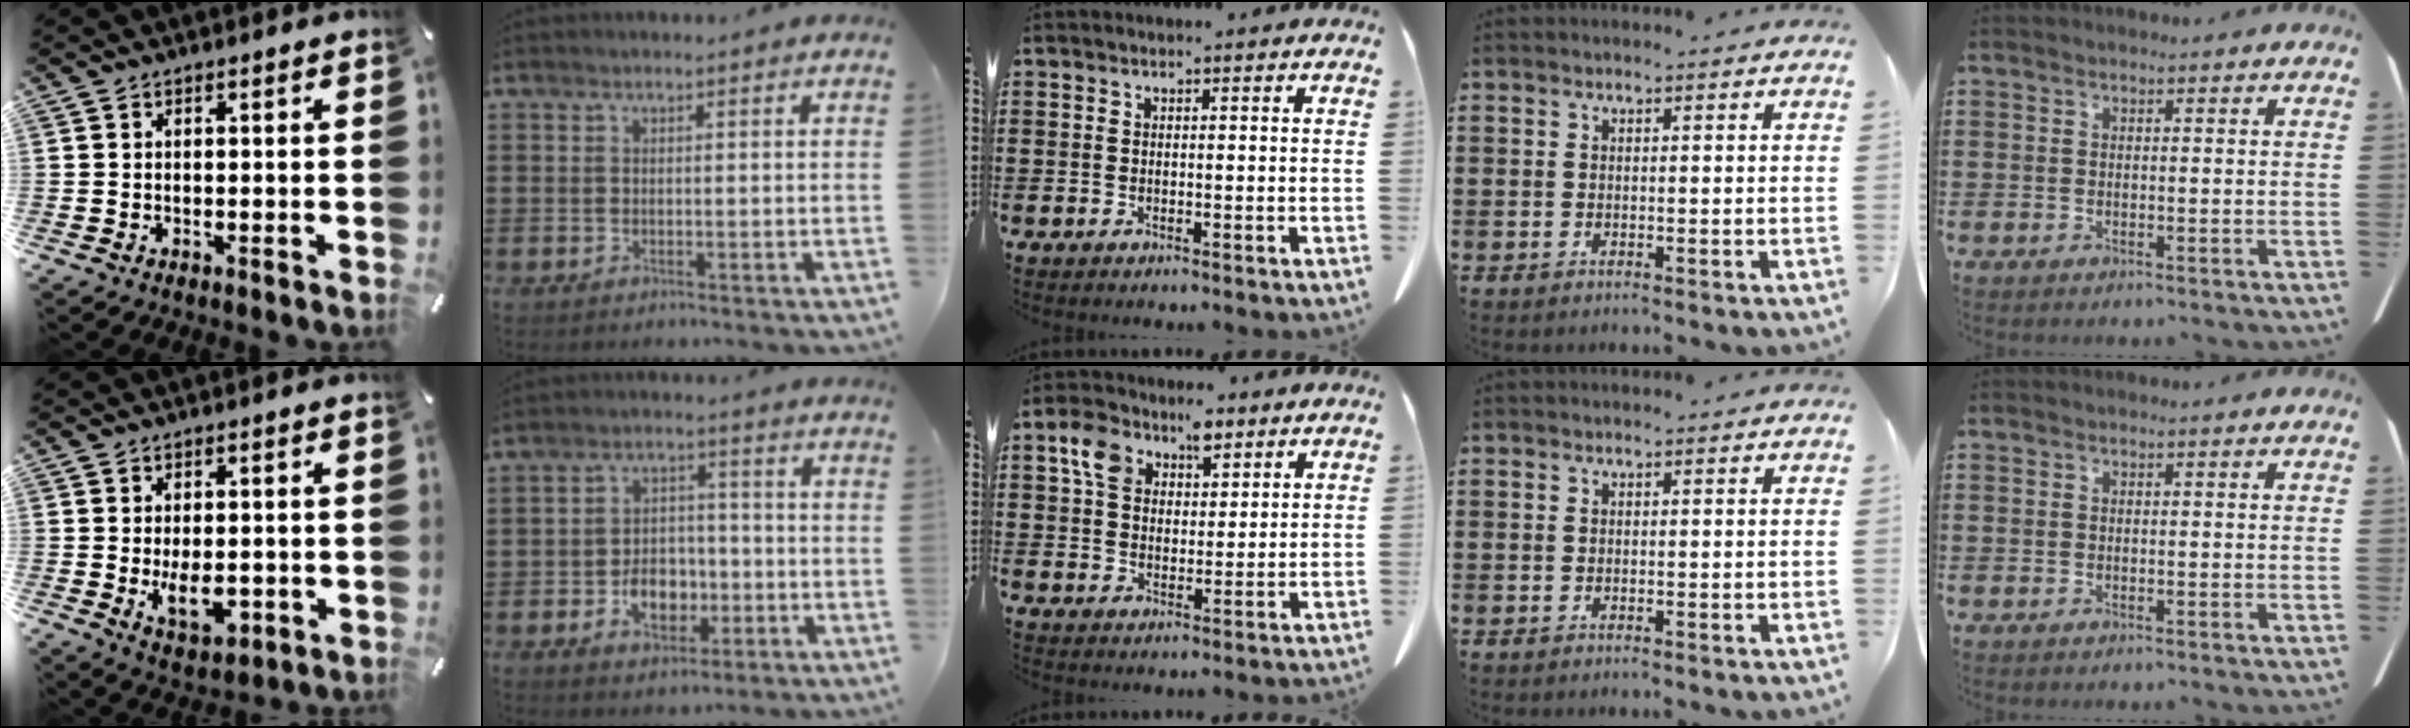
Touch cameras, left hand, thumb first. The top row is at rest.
{"thumb": {"total": 7.7, "force": [-1.3, 4.6, 6.1], "torque": [-0.100, -0.009, -0.024]}, "index": {"total": 6.1, "force": [-2.1, 4.3, 3.8], "torque": [-0.054, 0.006, -0.040]}, "middle": {"total": 7.3, "force": [4.4, 4.6, 3.8], "torque": [-0.087, 0.012, 0.079]}}